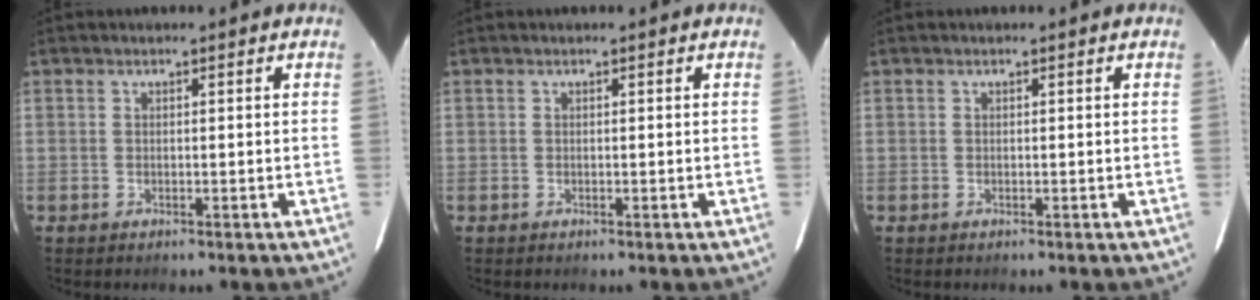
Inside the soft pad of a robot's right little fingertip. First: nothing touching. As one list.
[{"total": 0.0}, {"total": 0.0}]